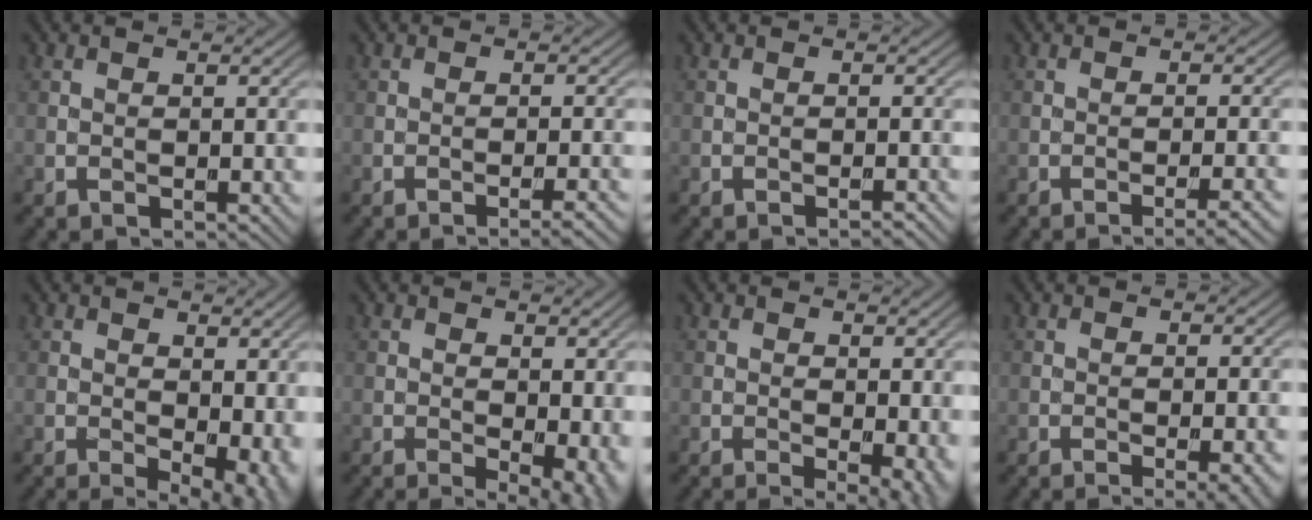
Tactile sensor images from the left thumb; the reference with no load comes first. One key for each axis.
{"total": 2.6, "fx": -1.6, "fy": 0.3, "fz": 2.0, "tx": -0.025, "ty": 0.009, "tz": -0.032}
{"total": 1.0, "fx": -0.8, "fy": 0.0, "fz": 0.6, "tx": -0.006, "ty": 0.004, "tz": -0.018}
{"total": 3.2, "fx": -2.0, "fy": 0.3, "fz": 2.5, "tx": -0.037, "ty": 0.010, "tz": -0.038}
{"total": 7.3, "fx": -0.7, "fy": 3.7, "fz": 6.2, "tx": -0.076, "ty": -0.012, "tz": 0.001}
{"total": 5.7, "fx": -1.1, "fy": 2.2, "fz": 5.1, "tx": -0.075, "ty": -0.011, "tz": -0.008}
{"total": 4.6, "fx": -1.2, "fy": 1.2, "fz": 4.3, "tx": -0.062, "ty": -0.011, "tz": -0.012}
{"total": 4.3, "fx": -2.1, "fy": 0.9, "fz": 3.6, "tx": -0.043, "ty": 0.007, "tz": -0.030}